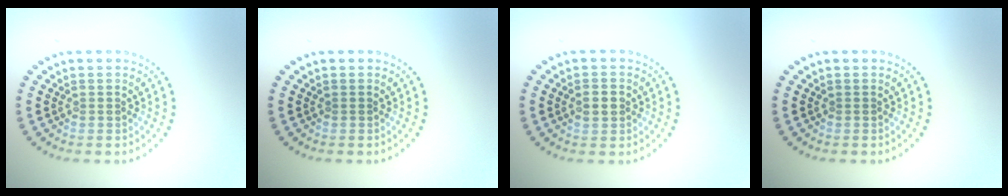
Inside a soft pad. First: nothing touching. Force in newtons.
{"total": 0.0}
{"total": 2.1, "press": 2.1, "slide": 0.1}
{"total": 0.0}